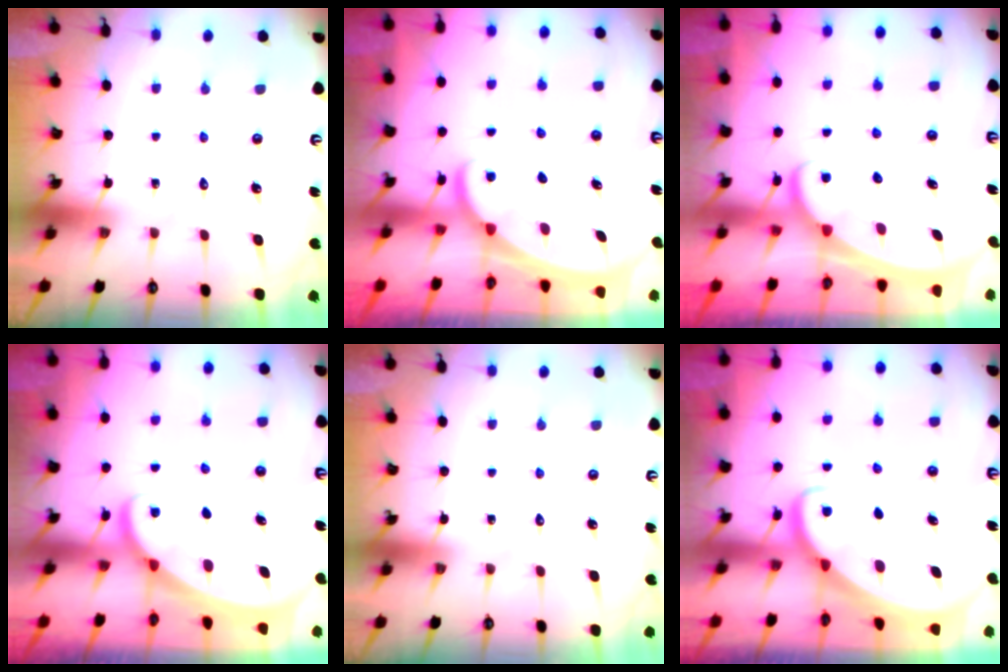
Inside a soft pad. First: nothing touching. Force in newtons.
{"total": 1.5, "press": 1.5, "slide": 0.1}
{"total": 2.3, "press": 2.3, "slide": 0.3}
{"total": 1.8, "press": 1.8, "slide": 0.1}
{"total": 0.0}
{"total": 3.1, "press": 3.1, "slide": 0.2}